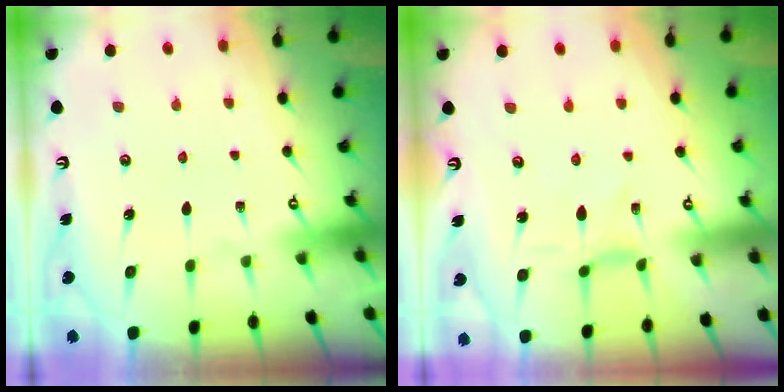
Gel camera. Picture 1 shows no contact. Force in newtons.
{"total": 1.1, "press": 1.1, "slide": 0.4}